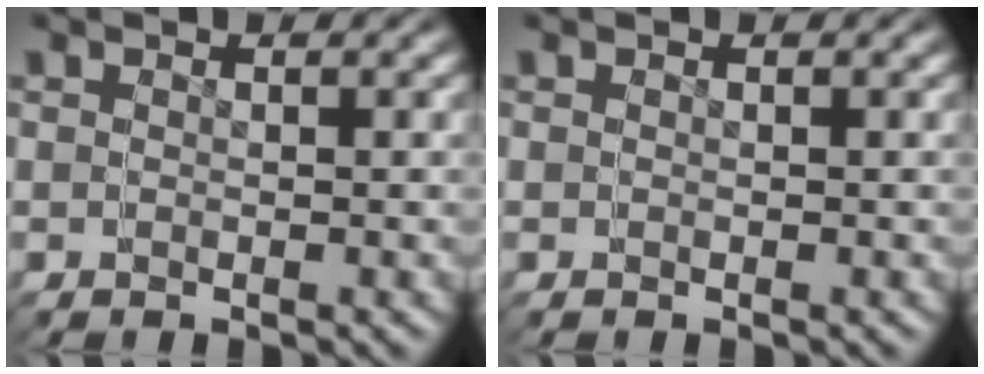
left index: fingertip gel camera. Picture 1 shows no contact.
{"total": 0.0}